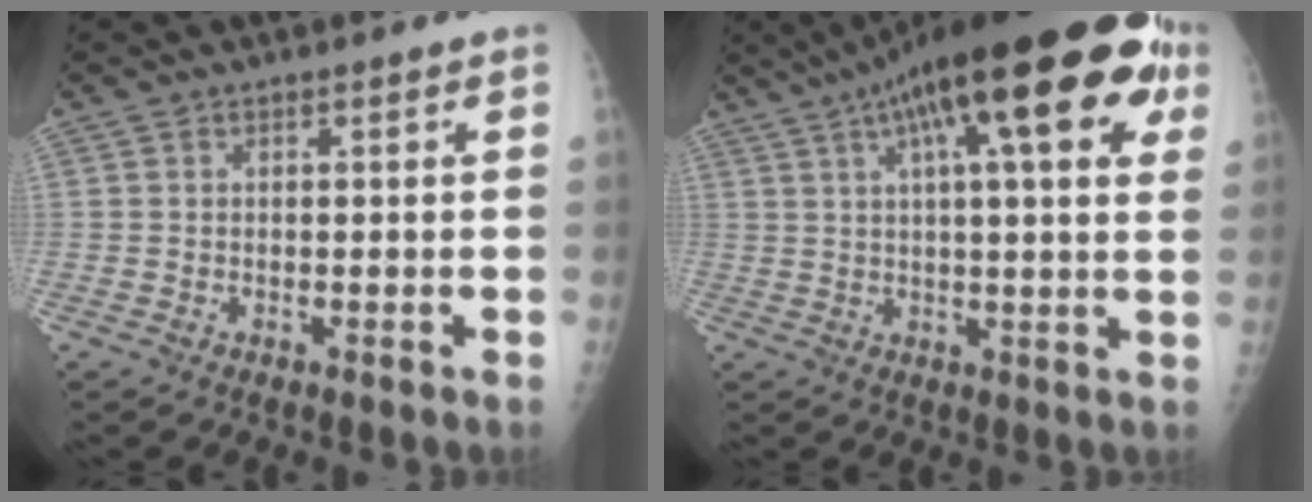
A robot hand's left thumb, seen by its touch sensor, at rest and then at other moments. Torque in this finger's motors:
{"motor_torque": [1.78, 0.15, 2.09, -0.68, 0.52]}